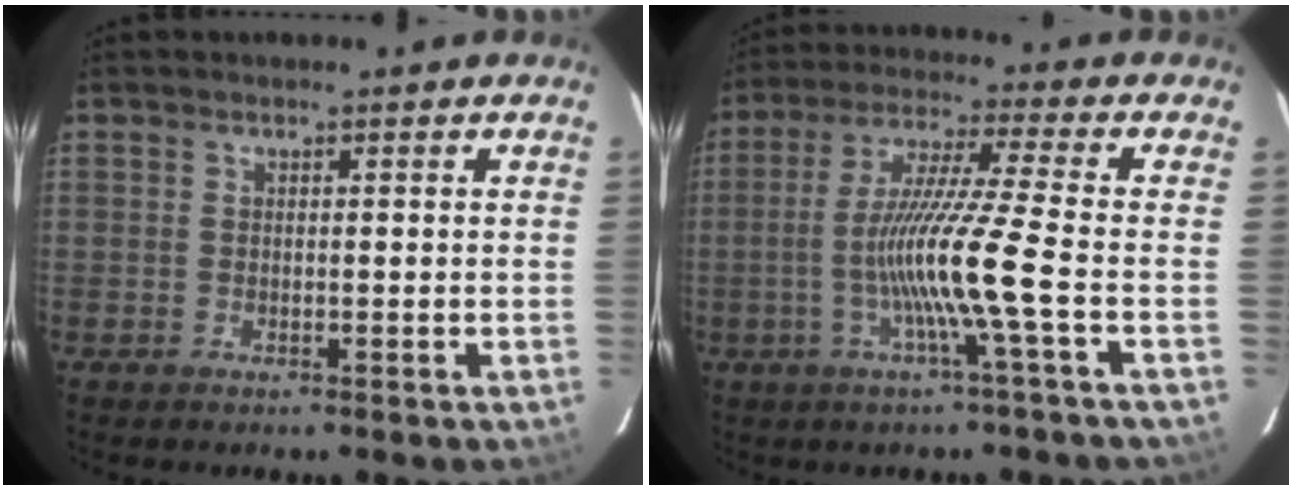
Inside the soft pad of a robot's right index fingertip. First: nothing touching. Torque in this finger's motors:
{"motor_torque": [1.04, -0.41, 0.94, 0.21]}